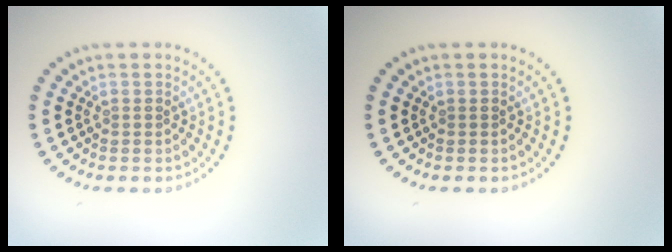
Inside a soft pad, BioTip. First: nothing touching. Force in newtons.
{"total": 0.0}